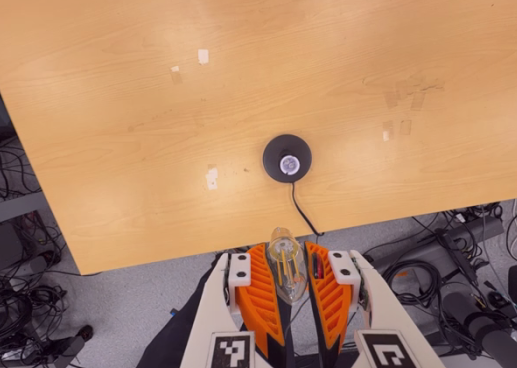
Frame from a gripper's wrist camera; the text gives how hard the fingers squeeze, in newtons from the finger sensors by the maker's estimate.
{"total": 19.6, "left": 24.0, "right": 15.2}